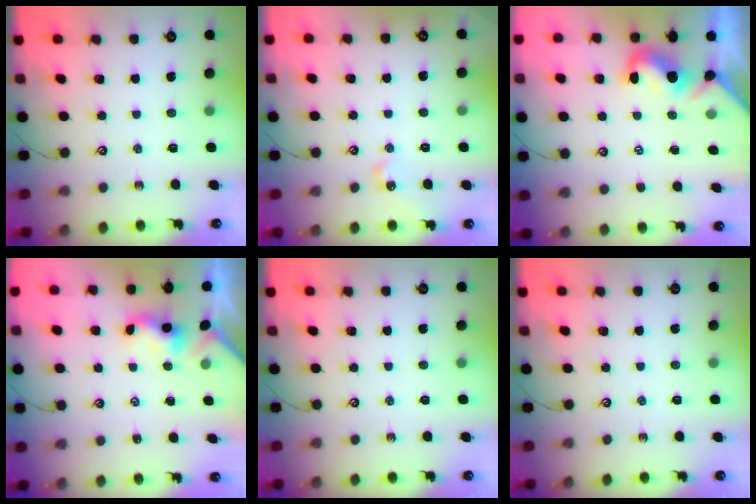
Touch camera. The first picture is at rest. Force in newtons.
{"total": 5.6, "press": 5.6, "slide": 0.6}
{"total": 1.9, "press": 1.9, "slide": 0.6}
{"total": 0.5, "press": 0.4, "slide": 0.3}
{"total": 0.0}
{"total": 0.0}